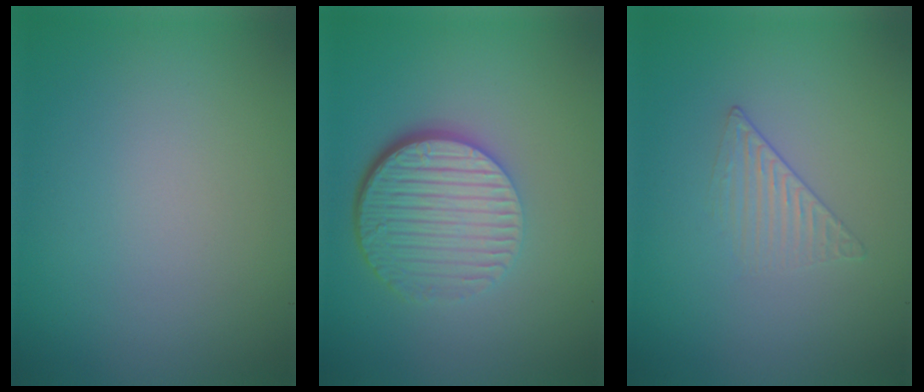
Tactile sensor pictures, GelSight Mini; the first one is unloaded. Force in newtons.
{"total": 6.6, "press": 4.4, "slide": 5.0}
{"total": 1.3, "press": 0.4, "slide": 1.2}